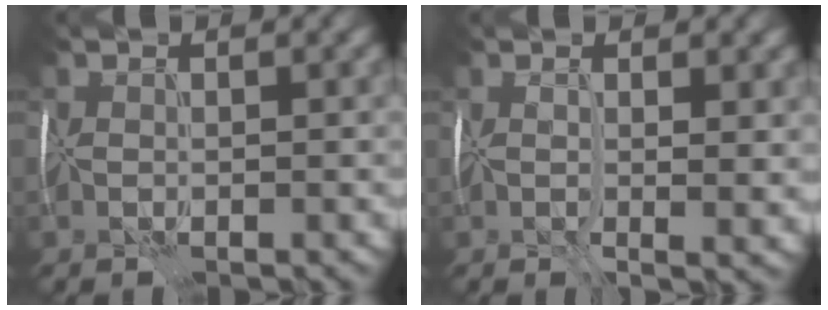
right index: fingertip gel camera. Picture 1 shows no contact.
{"total": 4.3, "force": [0.5, 1.8, 3.8], "torque": [-0.054, -0.015, 0.015]}